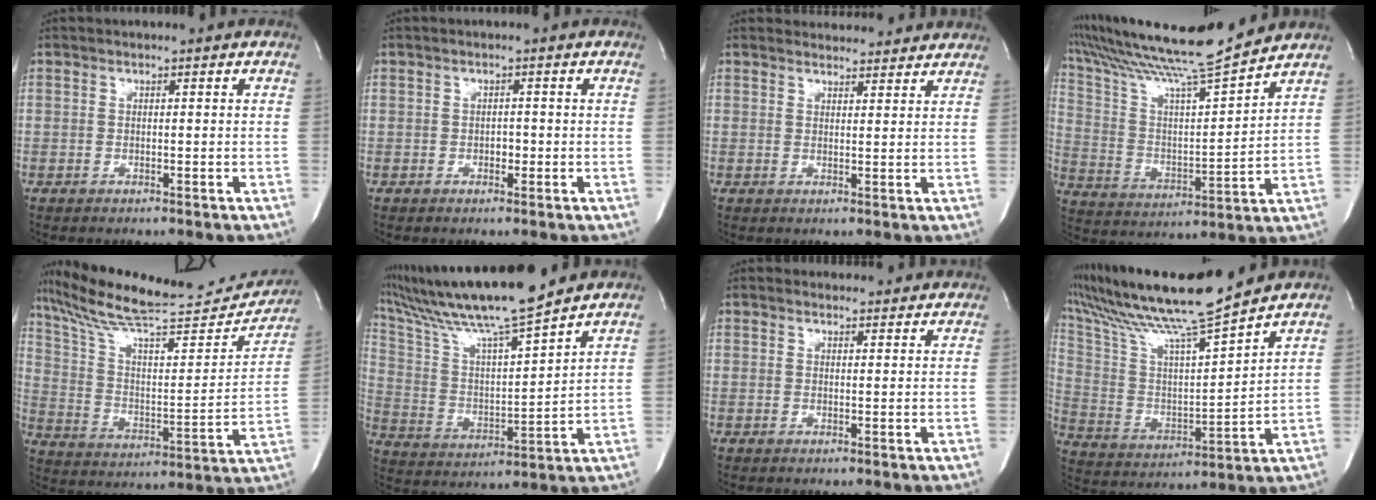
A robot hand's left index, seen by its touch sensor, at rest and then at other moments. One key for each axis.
{"total": 1.2, "fx": -0.4, "fy": 0.8, "fz": 0.8, "tx": -0.012, "ty": 0.003, "tz": -0.006}
{"total": 7.4, "fx": 7.2, "fy": 1.7, "fz": 0.8, "tx": -0.003, "ty": 0.012, "tz": 0.074}
{"total": 17.7, "fx": 16.2, "fy": -1.3, "fz": 6.9, "tx": -0.138, "ty": -0.024, "tz": 0.276}
{"total": 26.2, "fx": 24.1, "fy": 3.4, "fz": 9.9, "tx": -0.168, "ty": -0.037, "tz": 0.348}
{"total": 18.4, "fx": 15.7, "fy": -0.2, "fz": 9.7, "tx": -0.184, "ty": 0.009, "tz": 0.278}
{"total": 4.3, "fx": 4.1, "fy": 1.2, "fz": 0.4, "tx": -0.009, "ty": 0.011, "tz": 0.045}
{"total": 18.4, "fx": 16.1, "fy": -1.0, "fz": 8.8, "tx": -0.181, "ty": -0.009, "tz": 0.287}